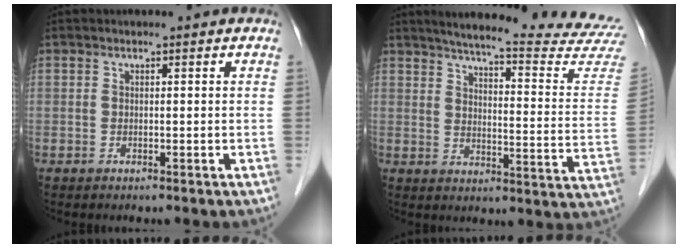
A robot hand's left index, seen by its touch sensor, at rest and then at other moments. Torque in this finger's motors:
{"motor_torque": [0.61, -0.95, 0.06, 0.02]}